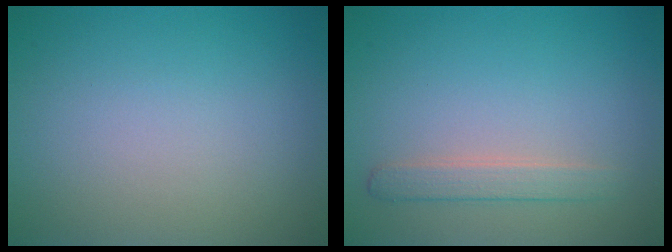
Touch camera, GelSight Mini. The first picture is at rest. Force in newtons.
{"total": 1.8, "press": 1.8, "slide": 0.1}